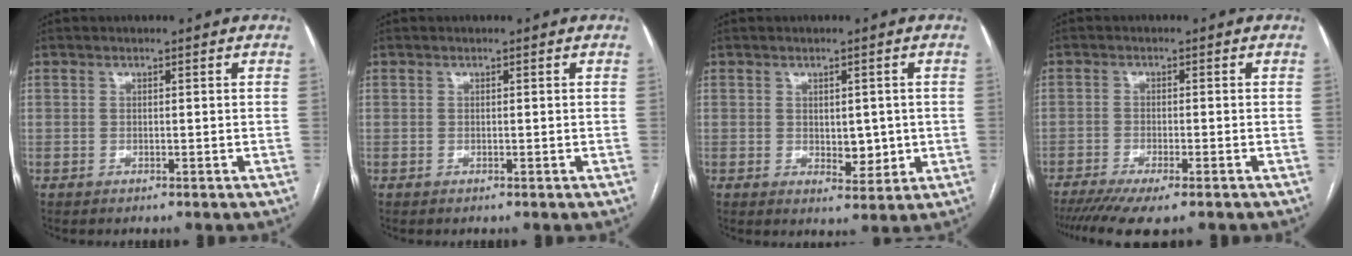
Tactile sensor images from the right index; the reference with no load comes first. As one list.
[{"total": 0.0}, {"total": 4.5, "force": [0.0, 2.4, 3.8], "torque": [-0.049, -0.005, 0.011]}, {"total": 9.4, "force": [-7.2, 1.3, 5.9], "torque": [-0.088, -0.017, -0.112]}]